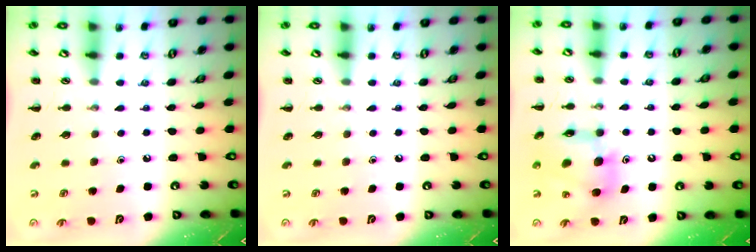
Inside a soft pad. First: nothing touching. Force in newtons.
{"total": 0.0}
{"total": 12.3, "press": 11.8, "slide": 3.4}